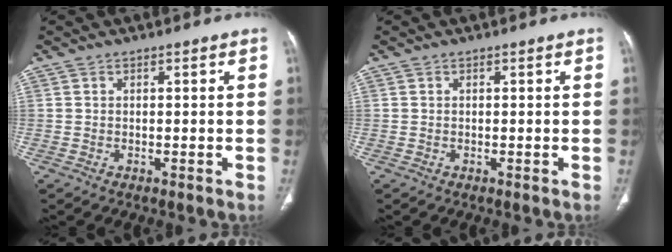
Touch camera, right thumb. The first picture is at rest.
{"total": 0.0}